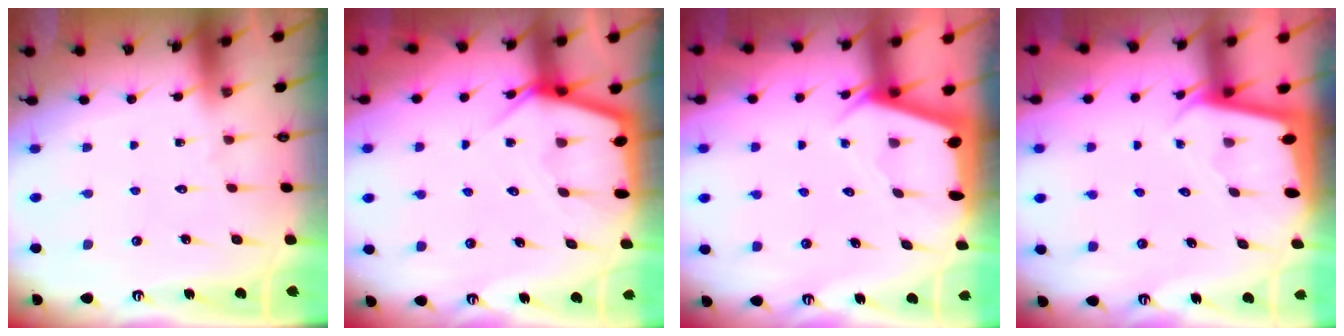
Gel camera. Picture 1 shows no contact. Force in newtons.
{"total": 4.5, "press": 4.5, "slide": 0.4}
{"total": 2.4, "press": 2.4, "slide": 0.3}
{"total": 1.8, "press": 1.8, "slide": 0.1}